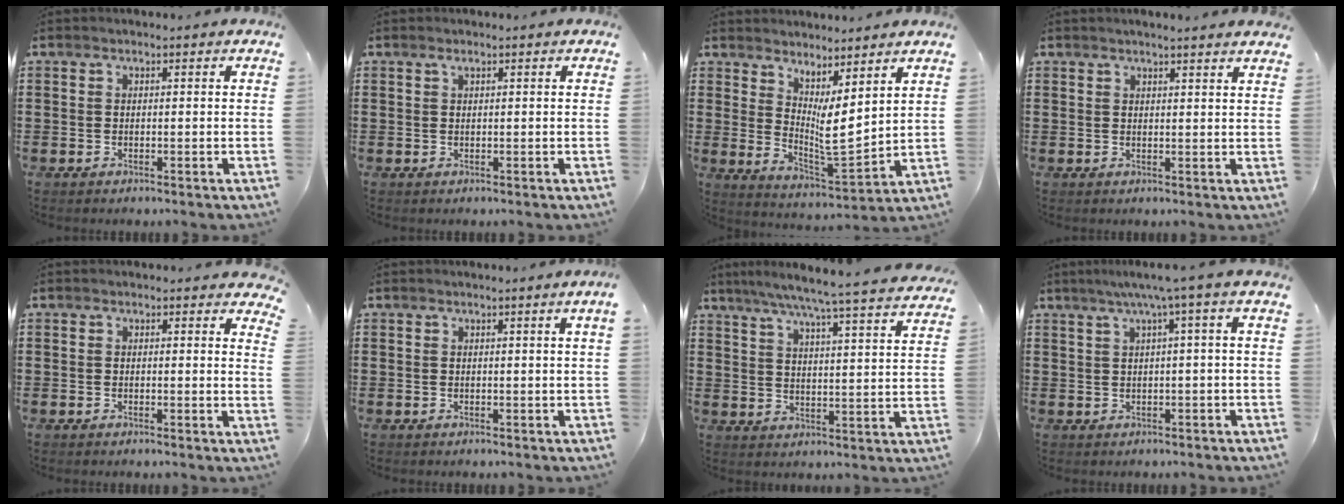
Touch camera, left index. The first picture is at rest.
{"total": 0.6, "force": [0.4, 0.1, 0.5], "torque": [-0.013, 0.001, 0.007]}
{"total": 4.9, "force": [2.3, 1.0, 4.2], "torque": [-0.072, -0.039, 0.036]}
{"total": 1.8, "force": [1.8, -0.3, 0.4], "torque": [-0.011, -0.001, 0.034]}
{"total": 1.0, "force": [0.9, 0.3, 0.4], "torque": [-0.004, 0.000, 0.015]}
{"total": 0.8, "force": [0.4, -0.4, 0.6], "torque": [-0.009, -0.006, 0.007]}
{"total": 6.4, "force": [5.7, -0.9, 2.8], "torque": [-0.076, -0.045, 0.093]}
{"total": 3.4, "force": [0.6, -0.5, 3.3], "torque": [-0.062, -0.004, 0.005]}